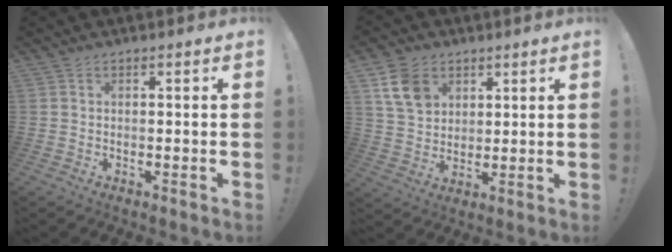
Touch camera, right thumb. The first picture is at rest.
{"total": 11.2, "force": [5.3, 8.4, 5.3], "torque": [-0.085, -0.011, 0.108]}